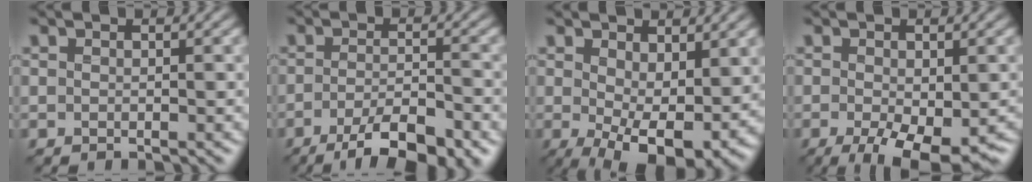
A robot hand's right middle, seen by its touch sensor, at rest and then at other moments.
{"total": 7.1, "force": [-4.3, 1.9, 5.3], "torque": [-0.088, -0.007, -0.070]}
{"total": 10.1, "force": [-1.0, 5.2, 8.6], "torque": [-0.142, -0.029, 0.006]}
{"total": 6.7, "force": [-2.7, 2.5, 5.6], "torque": [-0.097, -0.018, -0.031]}